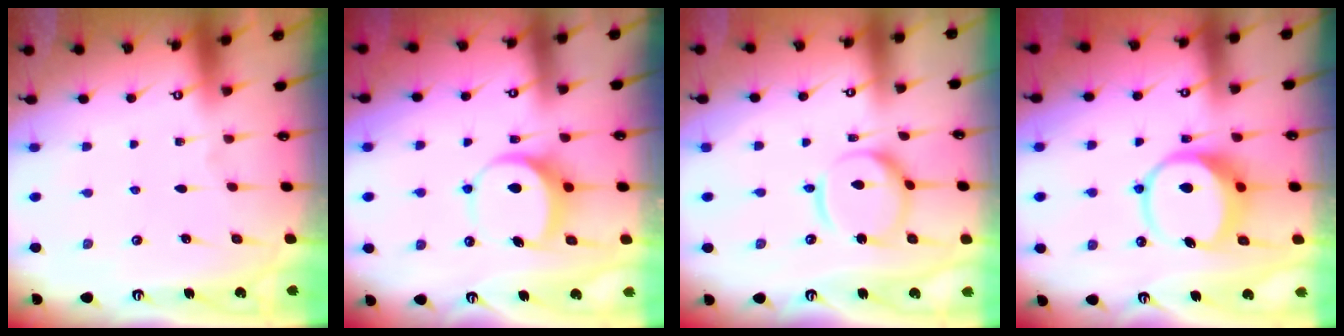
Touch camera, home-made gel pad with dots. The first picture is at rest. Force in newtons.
{"total": 7.0, "press": 7.0, "slide": 0.6}
{"total": 12.0, "press": 11.9, "slide": 1.0}
{"total": 8.9, "press": 8.7, "slide": 1.4}